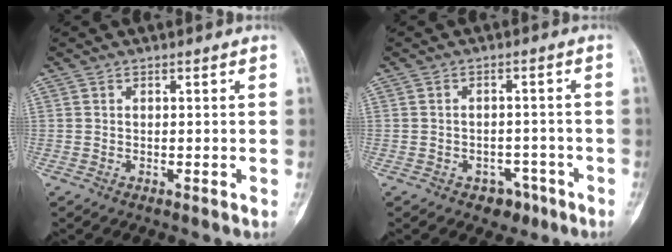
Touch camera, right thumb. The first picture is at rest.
{"total": 4.5, "force": [-2.6, 3.4, 1.4], "torque": [0.010, 0.026, -0.029]}